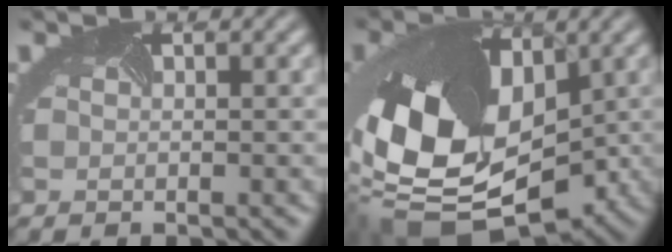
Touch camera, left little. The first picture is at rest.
{"total": 15.0, "force": [-1.9, 10.0, 11.0], "torque": [-0.249, -0.036, -0.017]}